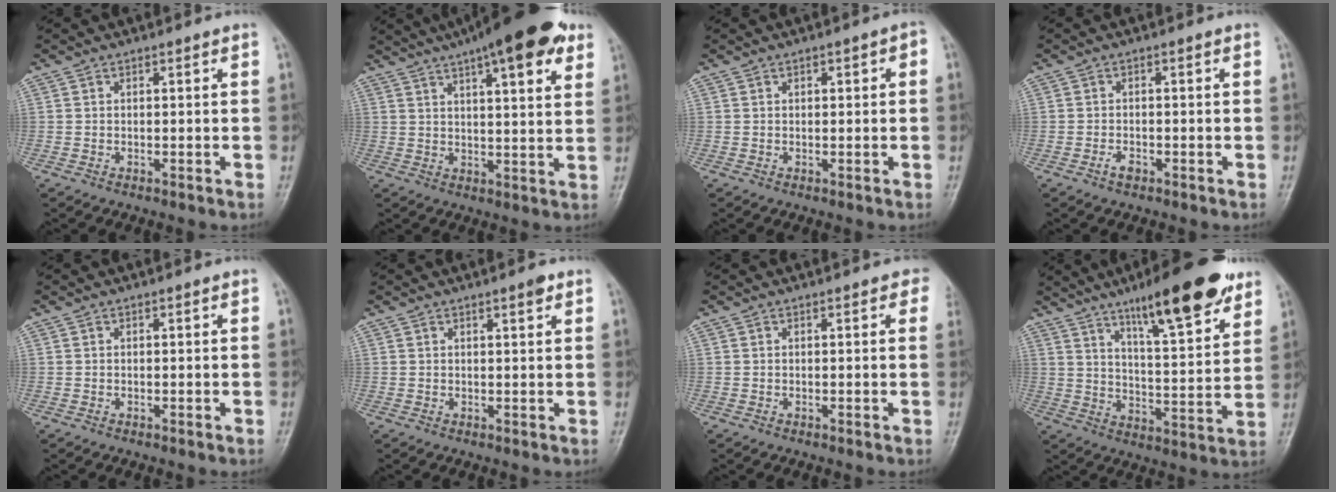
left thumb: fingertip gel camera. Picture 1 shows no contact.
{"total": 17.2, "force": [10.4, 4.7, 12.8], "torque": [-0.169, -0.015, 0.146]}
{"total": 2.6, "force": [0.4, 1.3, 2.2], "torque": [-0.023, 0.009, 0.002]}
{"total": 1.8, "force": [-1.2, 0.9, 1.1], "torque": [-0.020, 0.009, -0.022]}
{"total": 0.0}
{"total": 1.8, "force": [1.1, 0.4, 1.3], "torque": [-0.018, -0.005, 0.016]}
{"total": 1.7, "force": [0.7, 0.9, 1.2], "torque": [0.006, 0.003, 0.000]}
{"total": 18.8, "force": [12.2, 4.3, 13.6], "torque": [-0.174, -0.059, 0.191]}